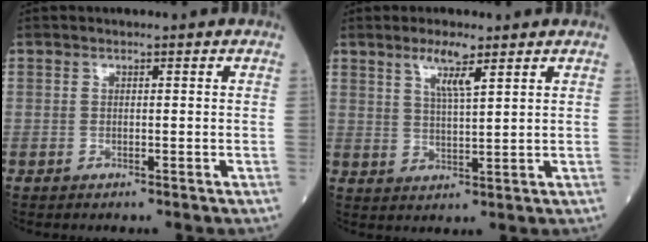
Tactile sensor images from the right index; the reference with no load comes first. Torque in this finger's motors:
{"motor_torque": [0.76, 0.57, 0.26, 0.09]}